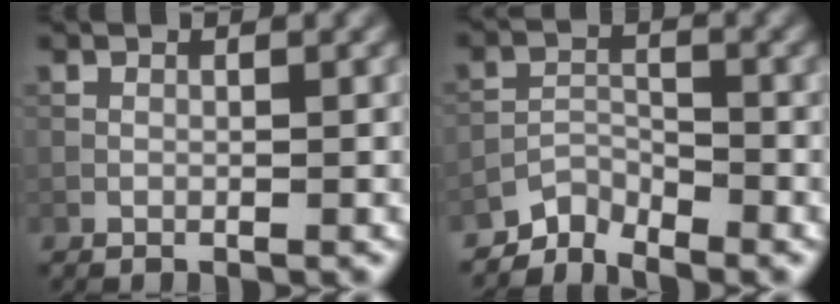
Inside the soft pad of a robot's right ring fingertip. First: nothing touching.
{"total": 2.7, "force": [-2.6, 0.7, 0.3], "torque": [-0.003, 0.004, -0.059]}